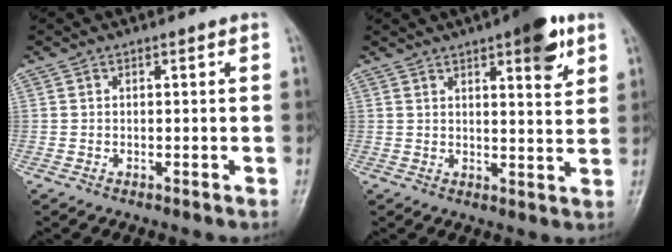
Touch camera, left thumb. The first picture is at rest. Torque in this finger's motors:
{"motor_torque": [1.70, 1.24, 1.28, -0.83, 0.09]}